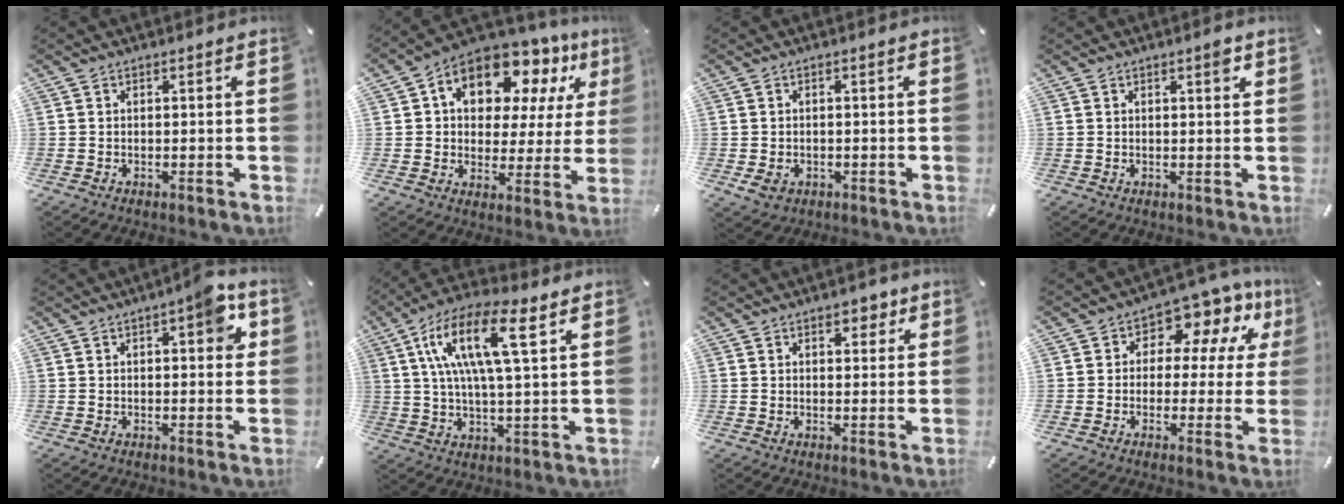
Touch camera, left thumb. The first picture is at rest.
{"total": 14.5, "force": [8.5, 9.0, 7.6], "torque": [-0.127, -0.056, 0.149]}
{"total": 2.7, "force": [-1.1, 2.2, 1.2], "torque": [-0.033, 0.000, -0.023]}
{"total": 1.9, "force": [1.0, 0.5, 1.6], "torque": [-0.017, -0.003, 0.012]}
{"total": 6.5, "force": [2.2, 2.6, 5.6], "torque": [-0.063, -0.008, 0.027]}
{"total": 14.6, "force": [5.8, 3.7, 12.9], "torque": [-0.275, -0.001, 0.093]}
{"total": 3.4, "force": [1.9, 2.0, 2.0], "torque": [-0.021, -0.004, 0.027]}
{"total": 9.1, "force": [4.4, 6.0, 5.3], "torque": [-0.083, -0.031, 0.081]}